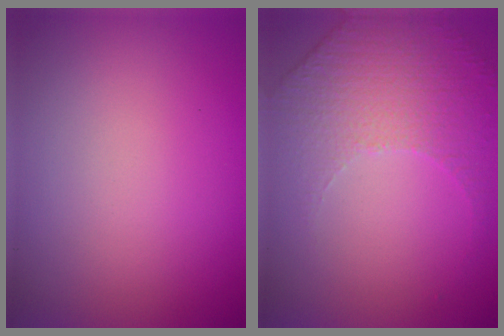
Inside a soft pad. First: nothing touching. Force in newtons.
{"total": 5.2, "press": 3.4, "slide": 4.0}